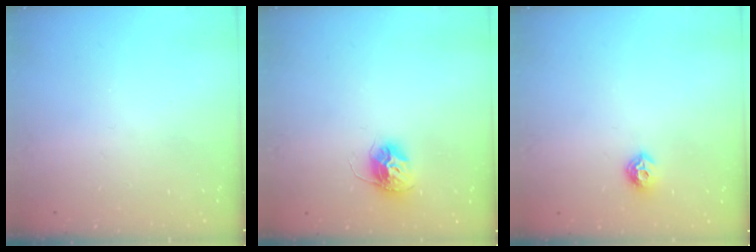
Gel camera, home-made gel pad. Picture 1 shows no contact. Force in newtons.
{"total": 11.4, "press": 11.4, "slide": 0.9}
{"total": 6.8, "press": 6.8, "slide": 0.3}